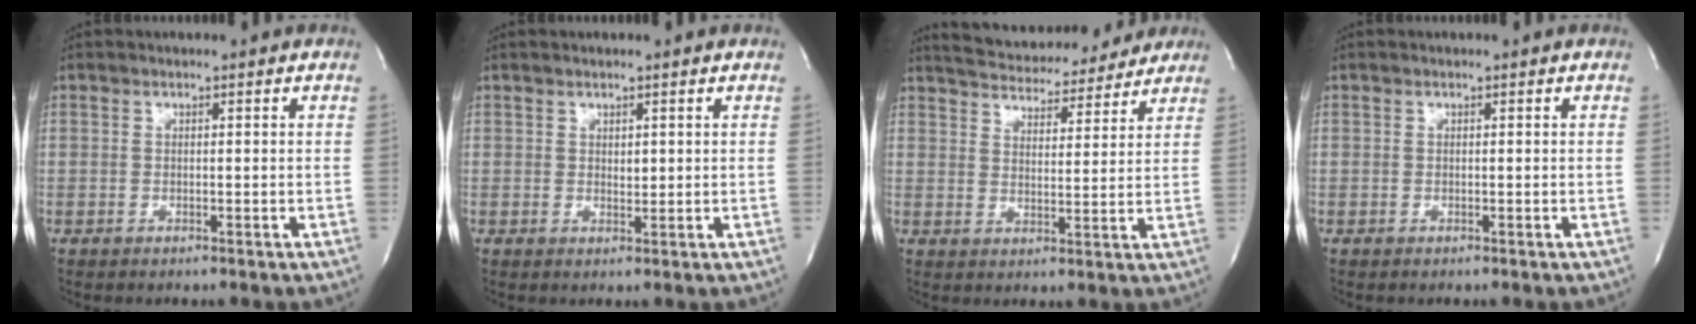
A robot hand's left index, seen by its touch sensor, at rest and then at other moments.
{"total": 1.2, "force": [0.6, 0.5, 1.0], "torque": [-0.014, -0.002, 0.012]}
{"total": 16.0, "force": [14.8, 4.2, 4.5], "torque": [-0.068, 0.017, 0.201]}
{"total": 0.0}